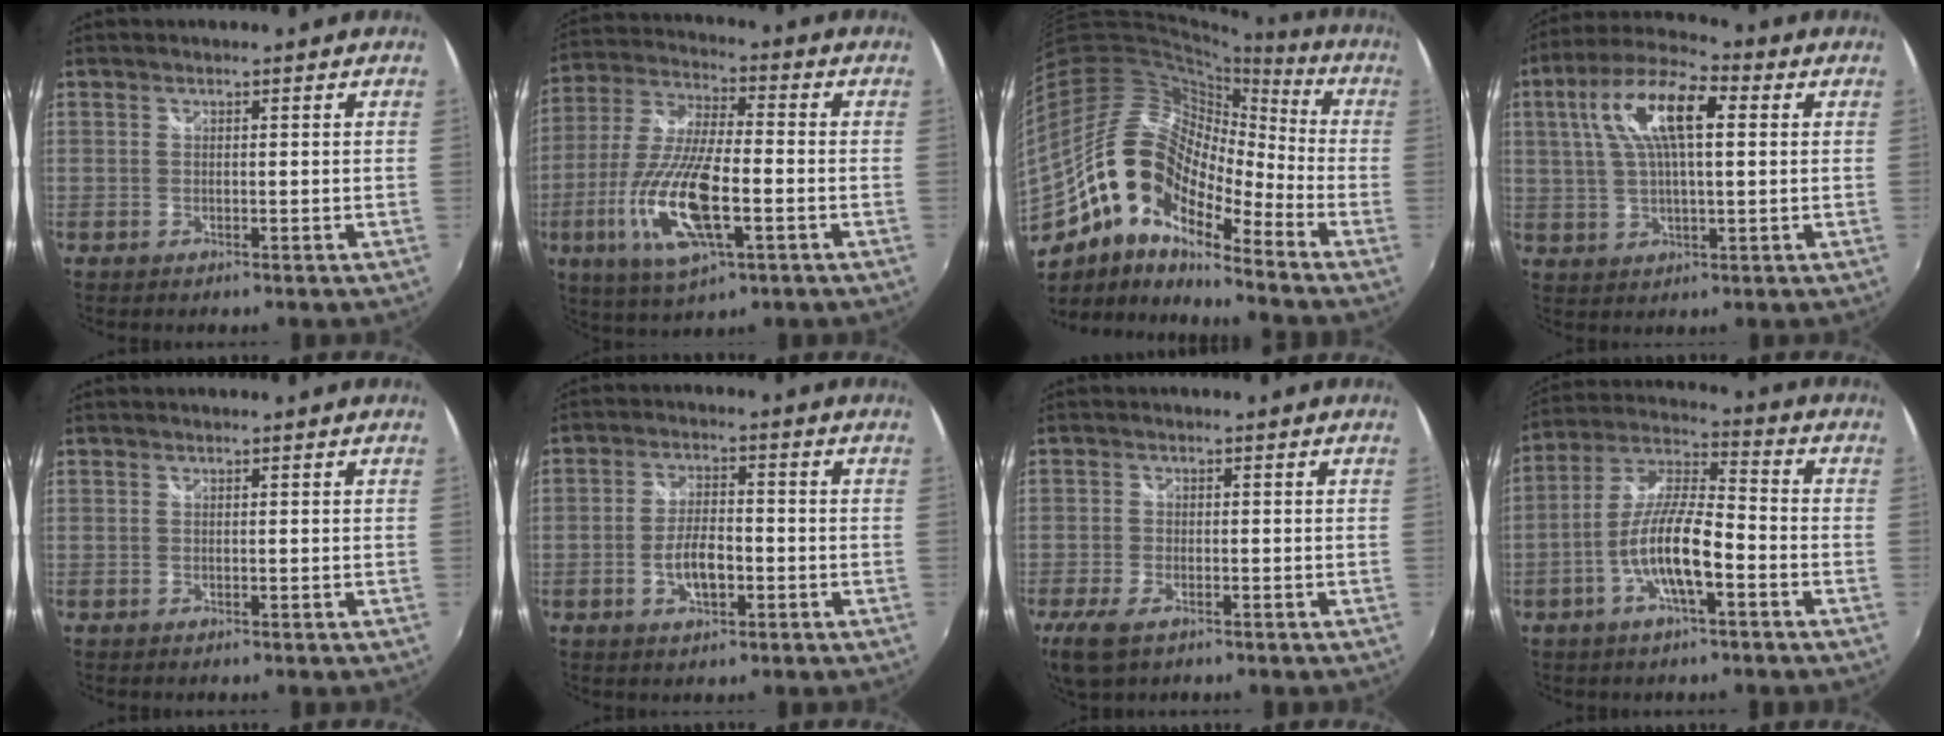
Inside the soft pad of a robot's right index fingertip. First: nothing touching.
{"total": 17.4, "force": [-5.6, 5.4, 15.6], "torque": [-0.329, -0.021, -0.105]}
{"total": 18.5, "force": [-10.2, 8.4, 13.1], "torque": [-0.231, -0.008, -0.208]}
{"total": 13.5, "force": [3.8, 4.7, 12.0], "torque": [-0.229, 0.029, 0.061]}
{"total": 0.0}
{"total": 6.2, "force": [-2.2, 2.8, 5.2], "torque": [-0.104, 0.003, -0.035]}
{"total": 6.8, "force": [-4.1, 3.1, 4.4], "torque": [-0.108, -0.022, -0.076]}
{"total": 11.7, "force": [-4.6, 2.7, 10.4], "torque": [-0.214, 0.002, -0.087]}